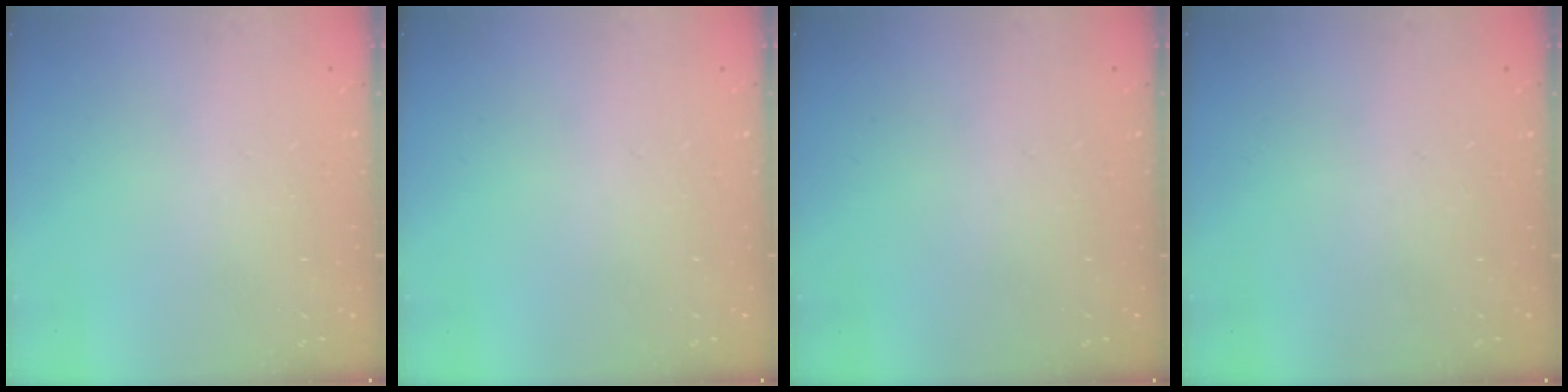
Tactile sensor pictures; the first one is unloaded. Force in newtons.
{"total": 0.0}
{"total": 0.0}
{"total": 0.0}